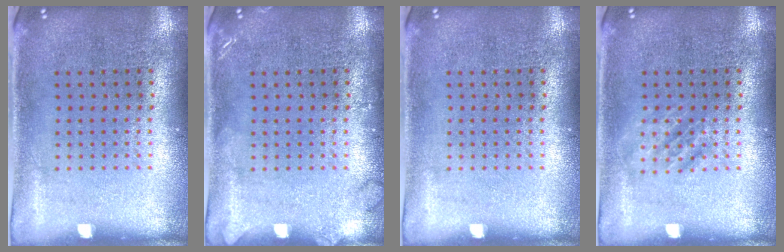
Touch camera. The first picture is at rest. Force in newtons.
{"total": 1.2, "press": 1.1, "slide": 0.2}
{"total": 0.0}
{"total": 1.4, "press": 1.4, "slide": 0.2}